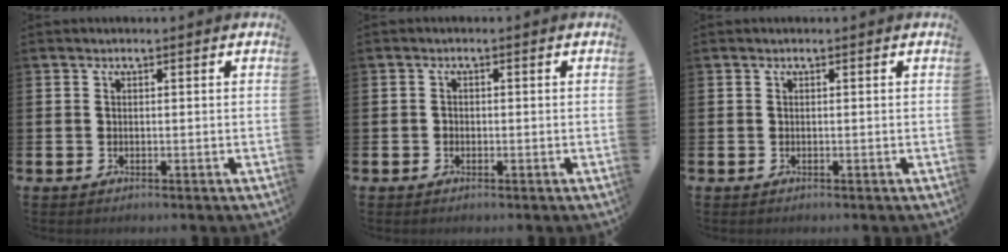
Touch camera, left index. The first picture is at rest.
{"total": 0.9, "force": [-0.4, 0.7, 0.2], "torque": [0.000, 0.002, -0.010]}
{"total": 0.0}